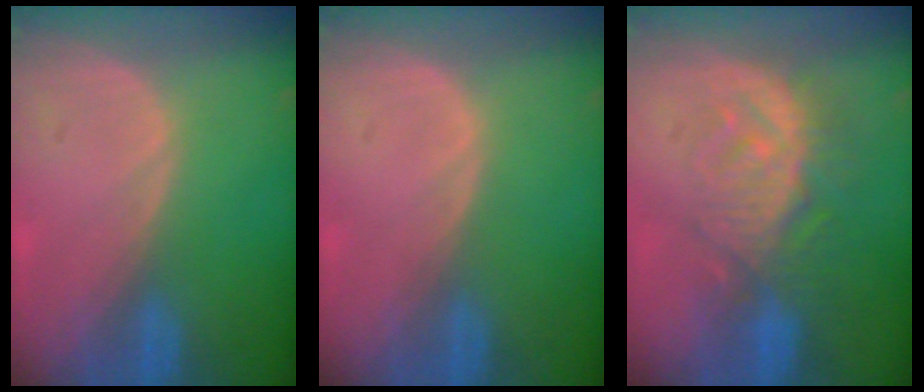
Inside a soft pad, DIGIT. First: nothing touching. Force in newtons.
{"total": 0.0}
{"total": 9.2, "press": 8.3, "slide": 4.0}